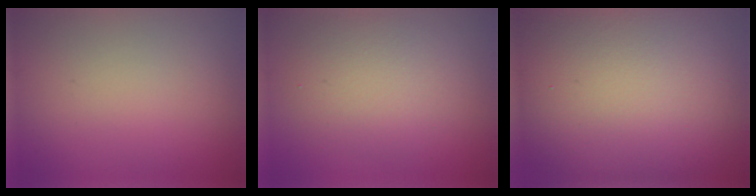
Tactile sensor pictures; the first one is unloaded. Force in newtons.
{"total": 4.2, "press": 4.2, "slide": 0.1}
{"total": 16.9, "press": 16.9, "slide": 1.0}